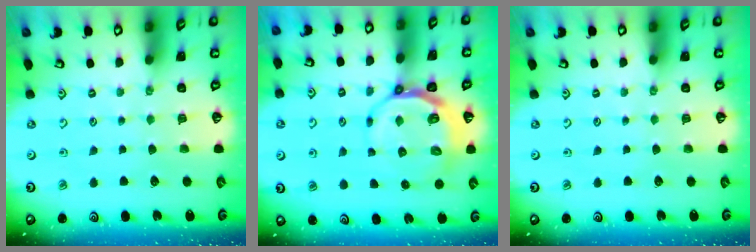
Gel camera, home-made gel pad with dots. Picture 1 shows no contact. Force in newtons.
{"total": 8.0, "press": 7.3, "slide": 3.3}
{"total": 0.0}